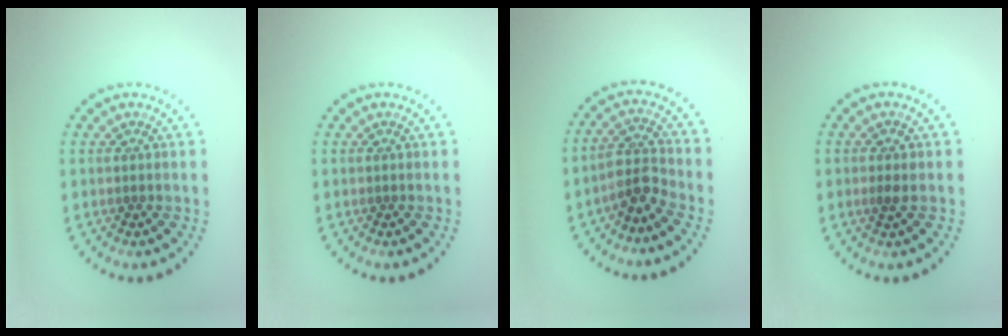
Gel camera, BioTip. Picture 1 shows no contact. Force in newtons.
{"total": 0.0}
{"total": 2.9, "press": 2.4, "slide": 1.6}
{"total": 1.1, "press": 1.1, "slide": 0.3}